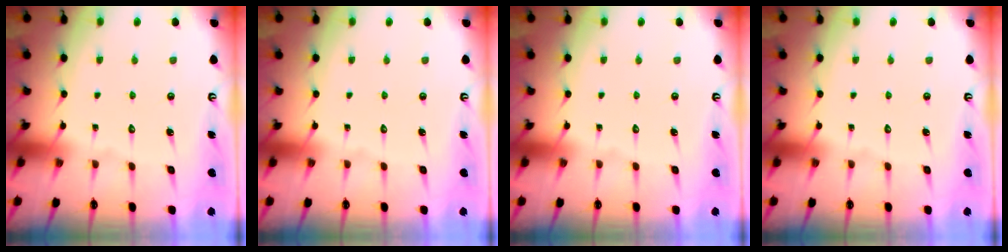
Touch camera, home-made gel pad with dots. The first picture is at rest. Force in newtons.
{"total": 0.0}
{"total": 0.0}
{"total": 0.0}